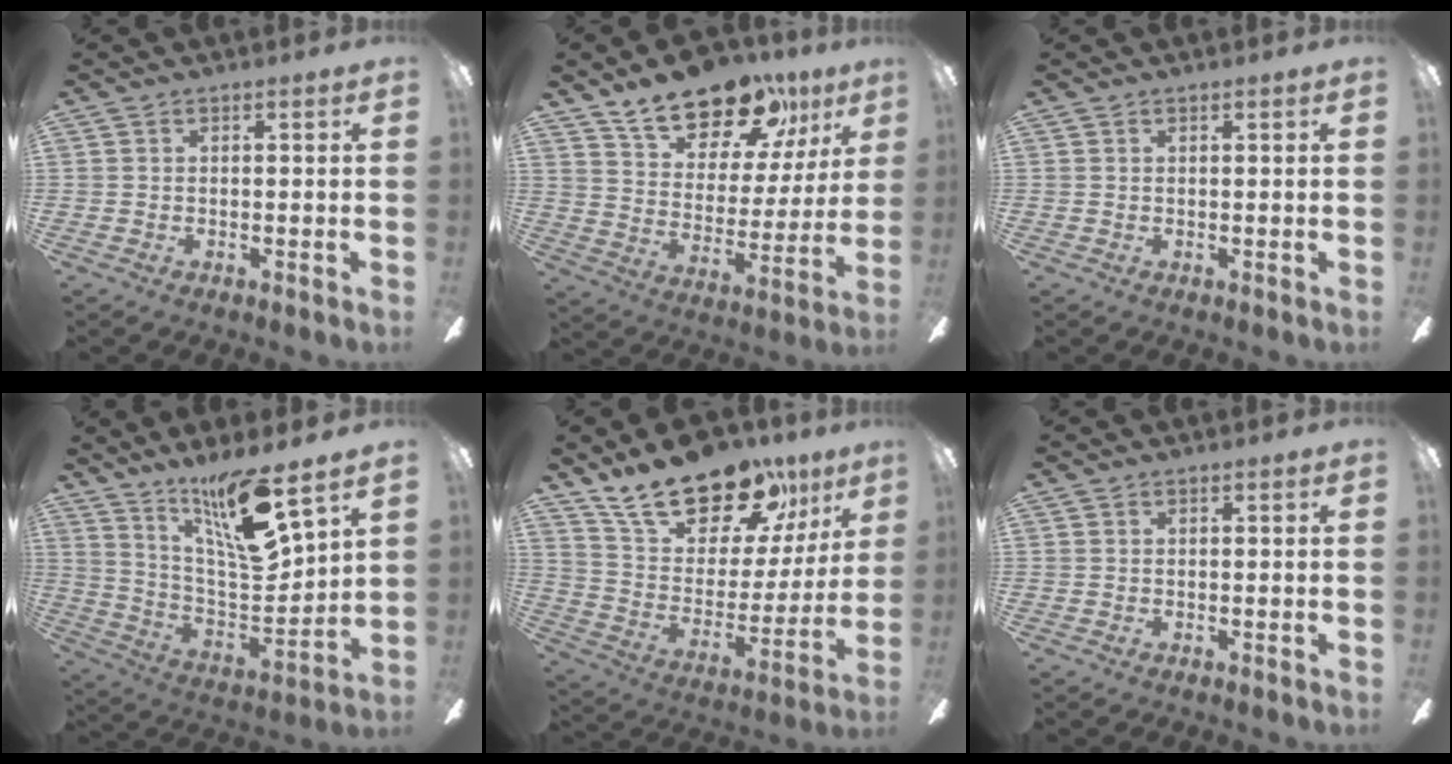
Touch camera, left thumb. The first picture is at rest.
{"total": 20.2, "force": [15.7, 8.7, 9.3], "torque": [-0.155, -0.102, 0.275]}
{"total": 0.6, "force": [0.5, 0.0, 0.3], "torque": [-0.006, 0.000, 0.010]}
{"total": 16.6, "force": [11.9, 2.7, 11.2], "torque": [-0.212, -0.085, 0.195]}
{"total": 22.5, "force": [18.3, 8.9, 9.5], "torque": [-0.164, -0.124, 0.323]}
{"total": 0.0}